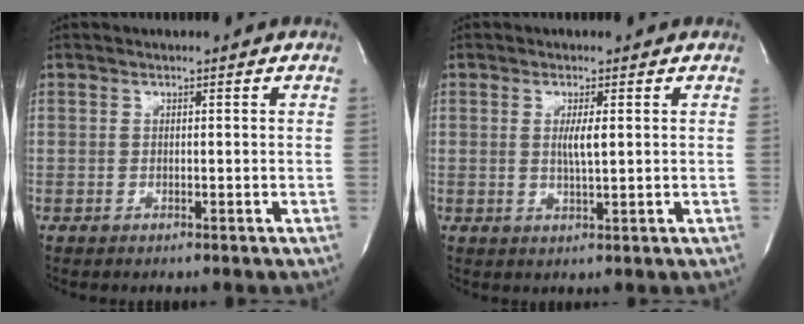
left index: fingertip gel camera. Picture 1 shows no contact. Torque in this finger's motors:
{"motor_torque": [0.48, -0.06, 0.06, 0.08]}